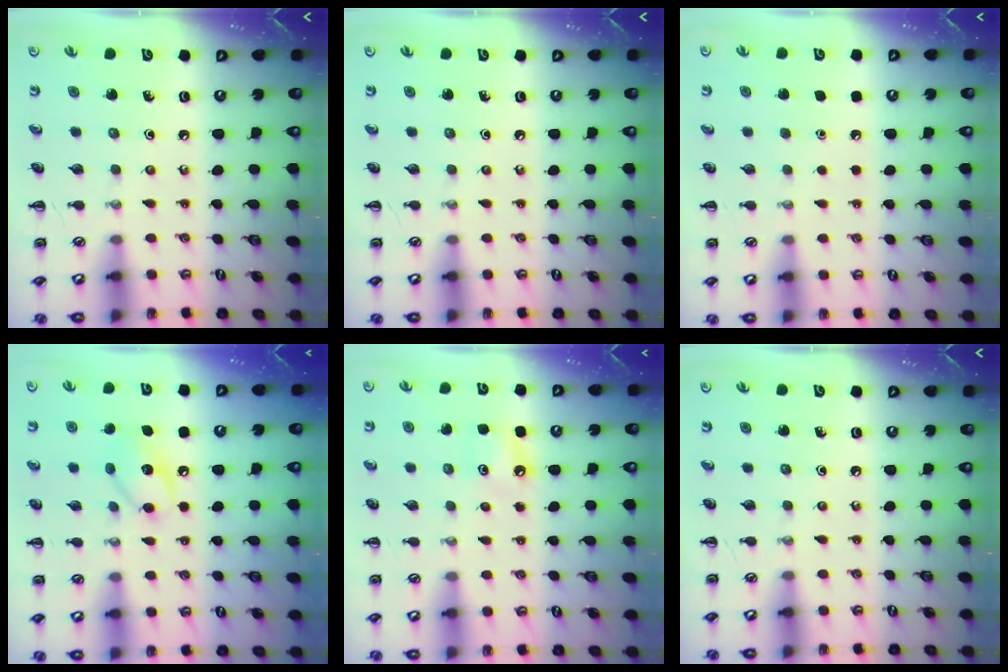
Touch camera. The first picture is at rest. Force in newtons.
{"total": 0.0}
{"total": 1.7, "press": 1.7, "slide": 0.1}
{"total": 9.7, "press": 9.7, "slide": 0.7}
{"total": 5.9, "press": 5.6, "slide": 1.9}
{"total": 0.0}